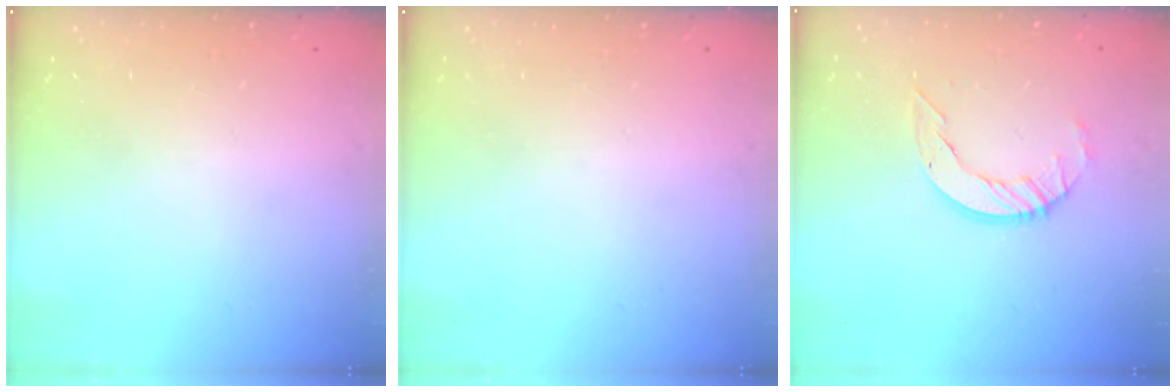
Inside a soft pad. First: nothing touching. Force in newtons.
{"total": 0.0}
{"total": 8.3, "press": 8.3, "slide": 0.7}